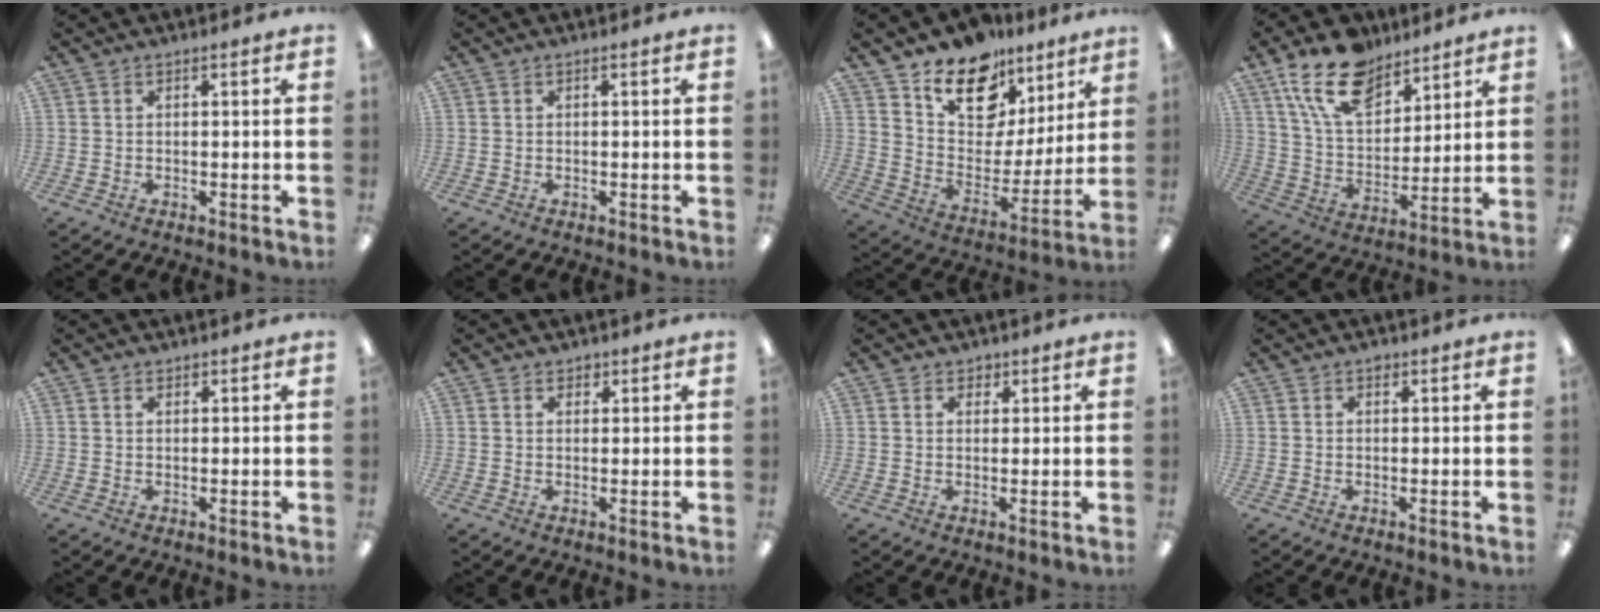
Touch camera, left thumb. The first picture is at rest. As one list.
[{"total": 0.0}, {"total": 15.9, "force": [11.1, 9.5, 6.1], "torque": [-0.106, -0.075, 0.206]}, {"total": 17.0, "force": [11.5, 9.2, 8.4], "torque": [-0.159, -0.048, 0.214]}, {"total": 1.0, "force": [0.6, 0.6, 0.4], "torque": [-0.007, 0.002, 0.012]}, {"total": 1.7, "force": [1.0, 1.3, 0.5], "torque": [-0.003, -0.002, 0.017]}, {"total": 2.0, "force": [1.2, 1.6, 0.6], "torque": [-0.005, 0.000, 0.019]}, {"total": 1.2, "force": [0.7, 0.8, 0.6], "torque": [-0.005, -0.001, 0.011]}]